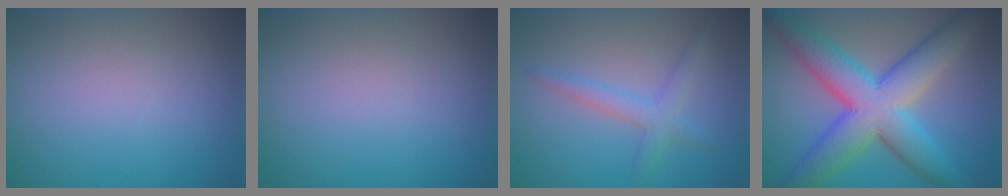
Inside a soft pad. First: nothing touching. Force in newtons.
{"total": 0.0}
{"total": 2.4, "press": 2.4, "slide": 0.3}
{"total": 9.7, "press": 9.7, "slide": 0.2}